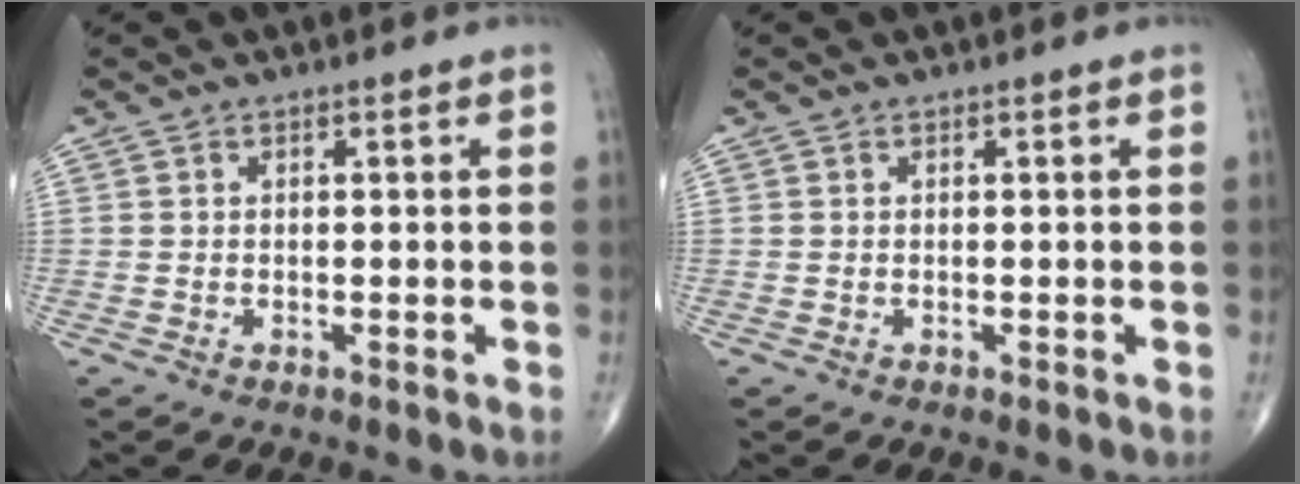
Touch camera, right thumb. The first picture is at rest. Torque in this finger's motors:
{"motor_torque": [-0.02, 0.02, 0.00, 0.00, 0.01]}